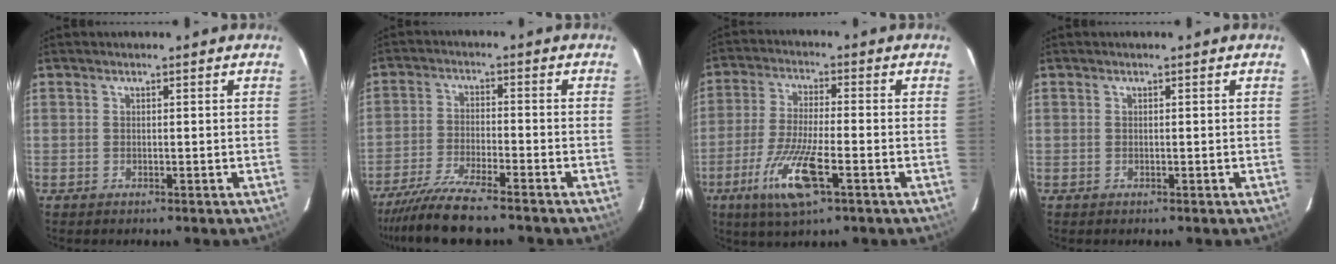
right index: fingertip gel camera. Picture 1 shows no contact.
{"total": 9.4, "force": [-8.1, 0.2, 4.8], "torque": [-0.079, -0.027, -0.138]}
{"total": 10.7, "force": [-4.8, 1.4, 9.5], "torque": [-0.190, -0.023, -0.087]}
{"total": 0.0}